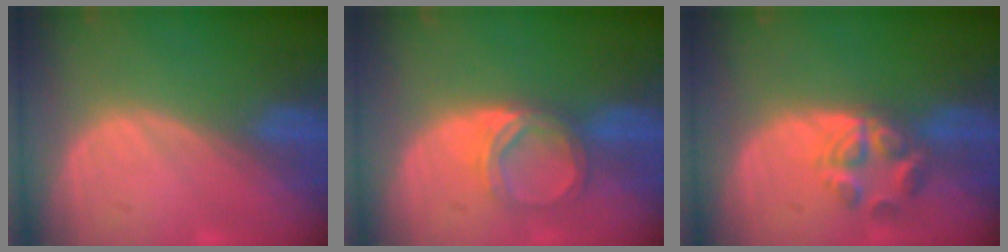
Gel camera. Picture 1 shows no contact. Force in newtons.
{"total": 5.2, "press": 4.6, "slide": 2.4}
{"total": 5.7, "press": 4.7, "slide": 3.2}